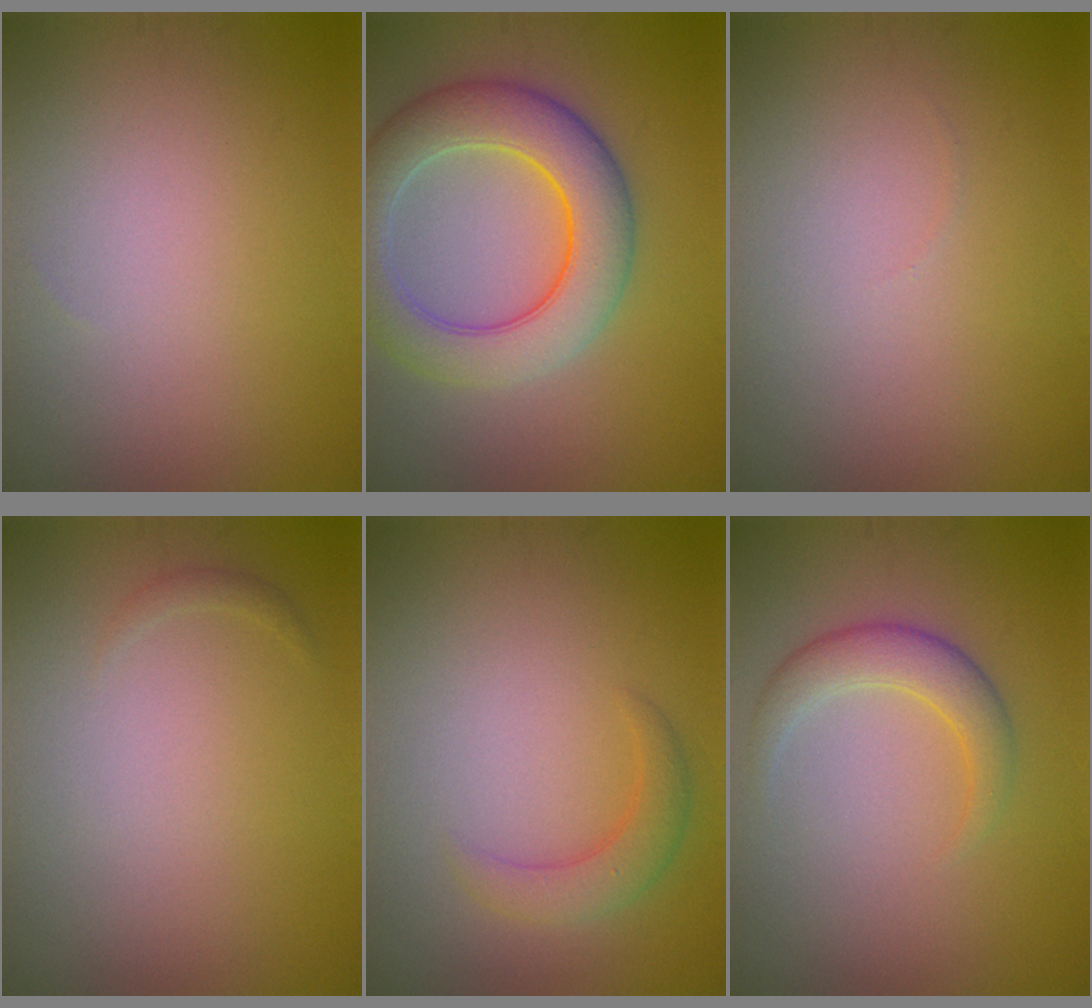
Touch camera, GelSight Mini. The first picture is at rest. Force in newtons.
{"total": 7.6, "press": 7.6, "slide": 0.5}
{"total": 0.0}
{"total": 0.5, "press": 0.5, "slide": 0.0}
{"total": 2.5, "press": 2.5, "slide": 0.2}
{"total": 3.0, "press": 3.0, "slide": 0.1}